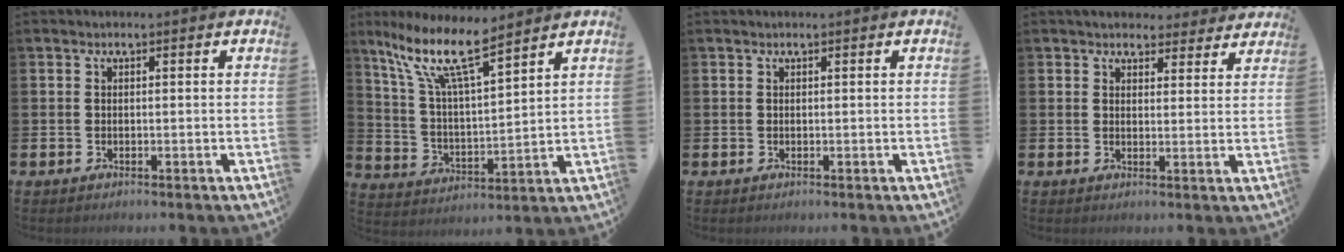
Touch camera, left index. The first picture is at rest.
{"total": 11.4, "force": [8.8, 2.8, 6.8], "torque": [-0.153, -0.032, 0.151]}
{"total": 0.0}
{"total": 4.2, "force": [4.0, 1.4, 0.0], "torque": [0.000, -0.025, 0.071]}